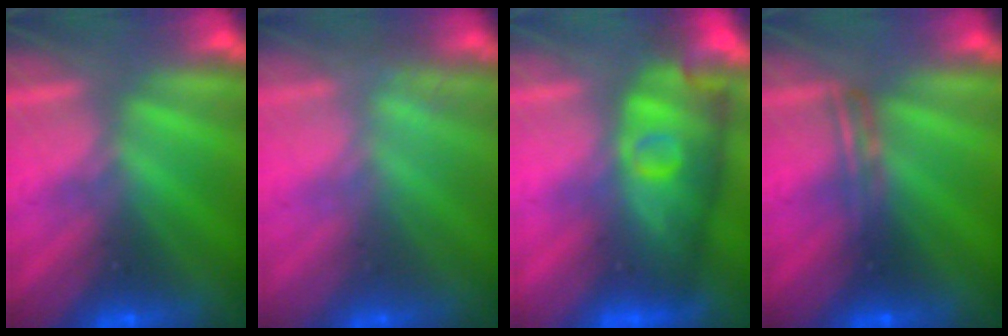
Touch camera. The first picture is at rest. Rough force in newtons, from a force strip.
{"total": 2.6}
{"total": 3.9}
{"total": 2.4}